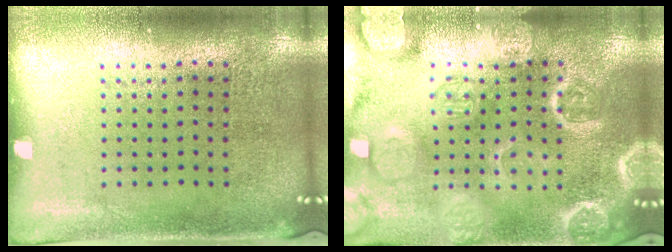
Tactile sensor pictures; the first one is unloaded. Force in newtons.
{"total": 4.2, "press": 4.1, "slide": 0.6}